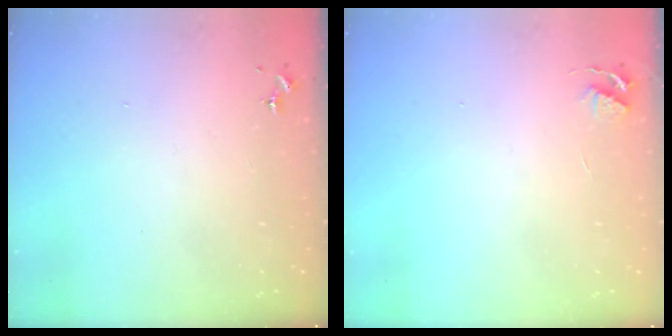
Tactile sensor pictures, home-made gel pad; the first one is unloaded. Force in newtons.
{"total": 3.5, "press": 3.4, "slide": 0.5}